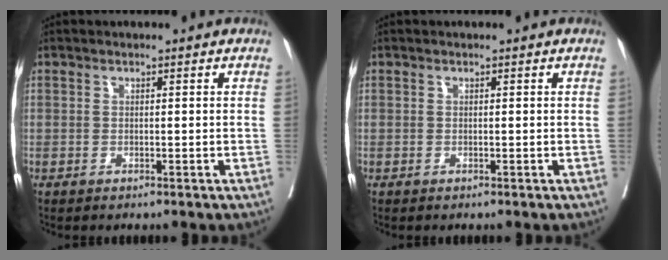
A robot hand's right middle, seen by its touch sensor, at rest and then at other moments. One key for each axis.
{"total": 0.0}